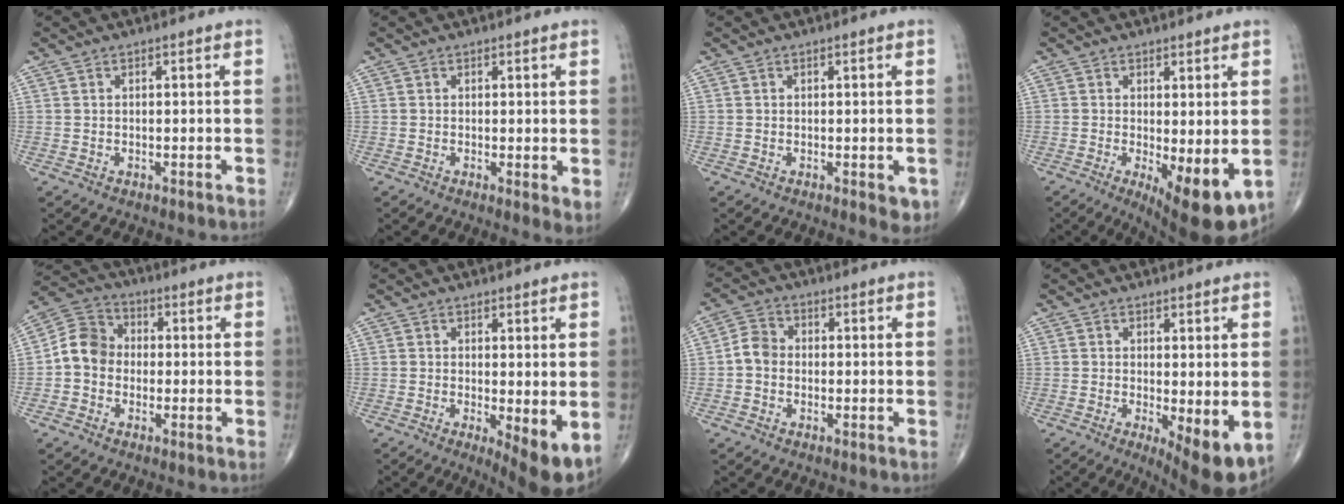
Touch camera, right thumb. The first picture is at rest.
{"total": 2.8, "force": [0.1, 0.9, 2.6], "torque": [-0.039, -0.012, -0.001]}
{"total": 2.8, "force": [-0.7, 1.3, 2.4], "torque": [-0.017, -0.005, -0.009]}
{"total": 10.2, "force": [-2.2, 3.4, 9.4], "torque": [-0.128, -0.025, -0.023]}
{"total": 7.9, "force": [-1.0, 6.8, 4.0], "torque": [-0.056, 0.031, -0.035]}
{"total": 6.9, "force": [-1.1, 2.0, 6.5], "torque": [-0.094, -0.021, -0.015]}
{"total": 4.2, "force": [-0.8, 3.5, 2.3], "torque": [-0.033, 0.014, -0.025]}
{"total": 8.4, "force": [-1.6, 2.6, 7.8], "torque": [-0.109, -0.024, -0.019]}